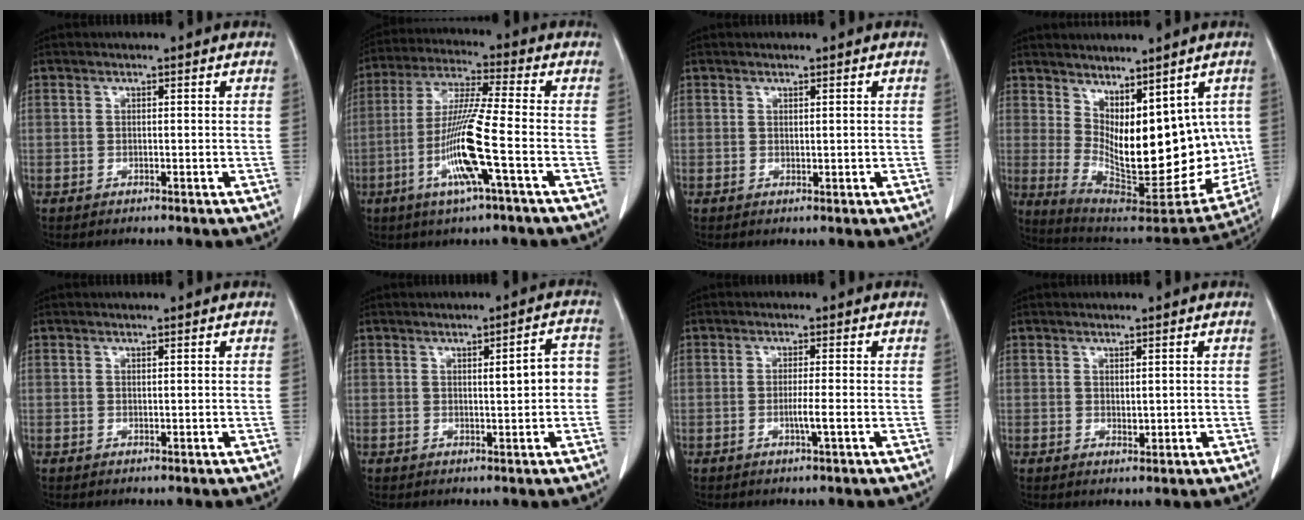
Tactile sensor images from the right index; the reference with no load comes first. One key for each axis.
{"total": 12.0, "fx": -3.8, "fy": -0.5, "fz": 11.3, "tx": -0.229, "ty": -0.011, "tz": -0.080}
{"total": 0.5, "fx": 0.3, "fy": 0.1, "fz": 0.4, "tx": -0.009, "ty": -0.003, "tz": 0.006}
{"total": 18.4, "fx": 1.8, "fy": 8.2, "fz": 16.4, "tx": -0.241, "ty": -0.025, "tz": 0.056}
{"total": 0.0}
{"total": 4.4, "fx": 0.1, "fy": 1.0, "fz": 4.3, "tx": -0.057, "ty": 0.014, "tz": 0.002}
{"total": 2.4, "fx": -0.7, "fy": -0.3, "fz": 2.3, "tx": -0.043, "ty": -0.004, "tz": -0.012}
{"total": 1.3, "fx": 0.3, "fy": 0.6, "fz": 1.1, "tx": -0.018, "ty": -0.006, "tz": 0.009}